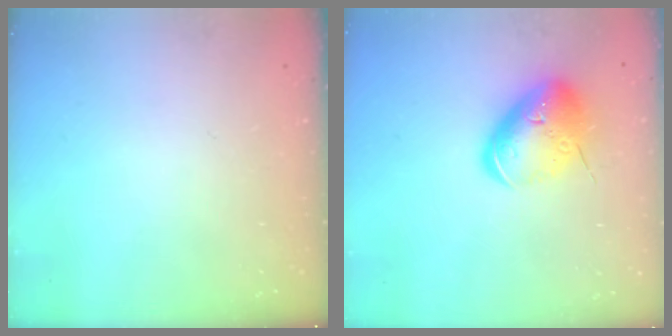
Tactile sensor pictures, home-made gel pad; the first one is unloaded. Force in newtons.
{"total": 15.1, "press": 14.9, "slide": 2.5}